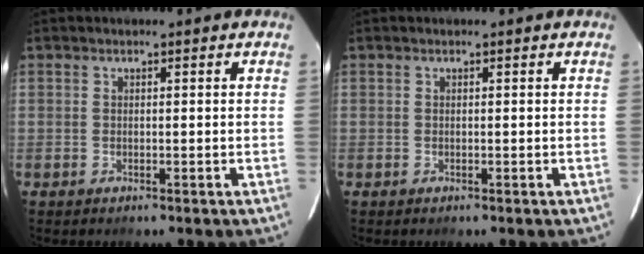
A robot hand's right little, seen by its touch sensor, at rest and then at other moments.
{"total": 0.0}